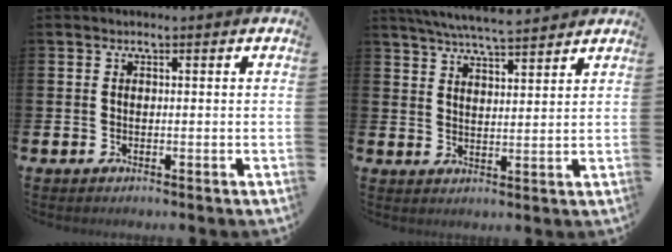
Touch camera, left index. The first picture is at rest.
{"total": 6.2, "force": [6.0, 0.4, 1.6], "torque": [-0.045, -0.027, 0.108]}